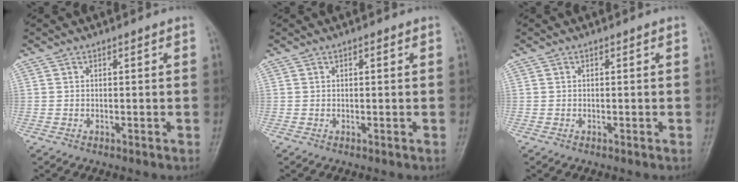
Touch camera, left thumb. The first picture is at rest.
{"total": 0.7, "force": [0.3, 0.2, 0.5], "torque": [-0.010, 0.000, 0.004]}
{"total": 0.0}